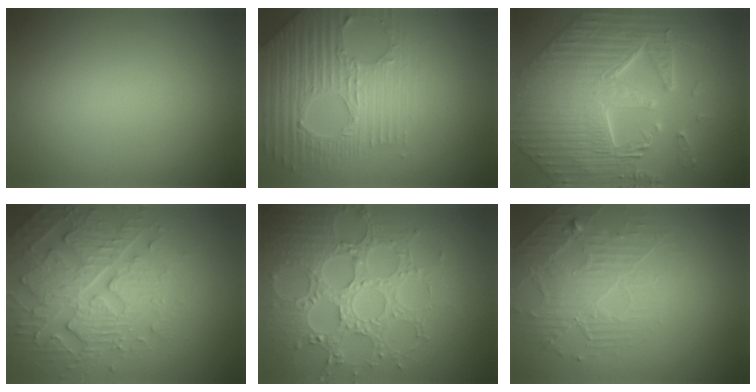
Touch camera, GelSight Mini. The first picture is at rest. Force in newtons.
{"total": 6.1, "press": 4.9, "slide": 3.7}
{"total": 8.5, "press": 7.1, "slide": 4.7}
{"total": 5.2, "press": 5.0, "slide": 1.4}
{"total": 6.5, "press": 5.5, "slide": 3.4}
{"total": 2.6, "press": 2.0, "slide": 1.7}